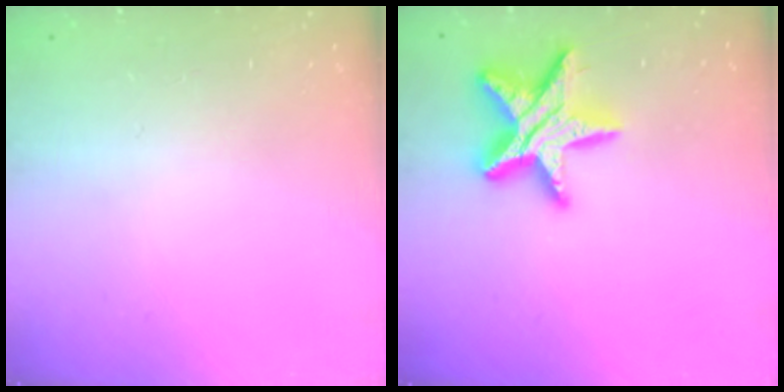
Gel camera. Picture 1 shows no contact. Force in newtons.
{"total": 16.9, "press": 16.9, "slide": 1.1}